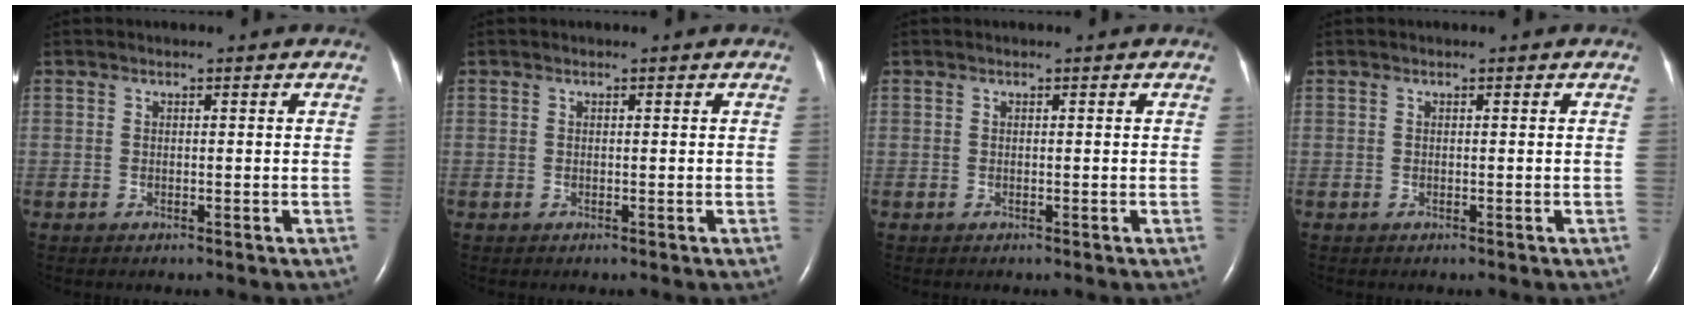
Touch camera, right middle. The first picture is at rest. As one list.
[{"total": 0.0}, {"total": 0.0}, {"total": 0.0}]